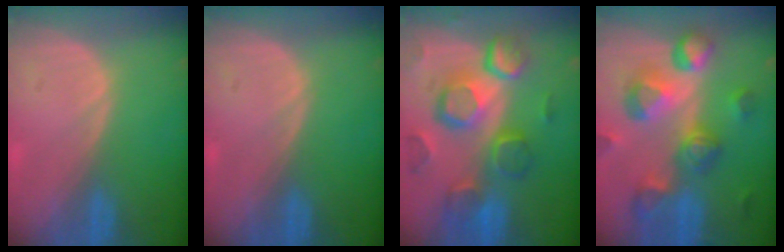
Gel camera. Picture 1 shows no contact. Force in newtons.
{"total": 0.0}
{"total": 12.3, "press": 10.6, "slide": 6.2}
{"total": 11.1, "press": 10.0, "slide": 4.9}